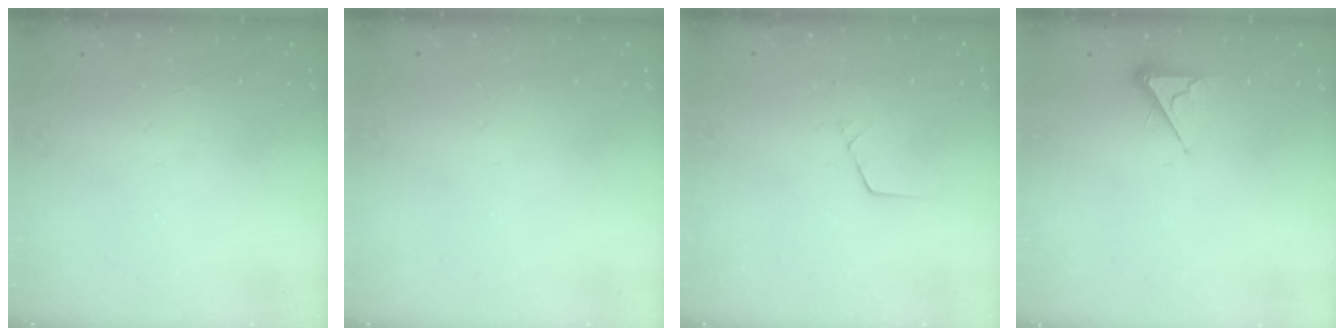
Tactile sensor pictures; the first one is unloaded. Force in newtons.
{"total": 2.7, "press": 2.6, "slide": 0.5}
{"total": 1.6, "press": 1.6, "slide": 0.0}
{"total": 3.5, "press": 3.5, "slide": 0.7}